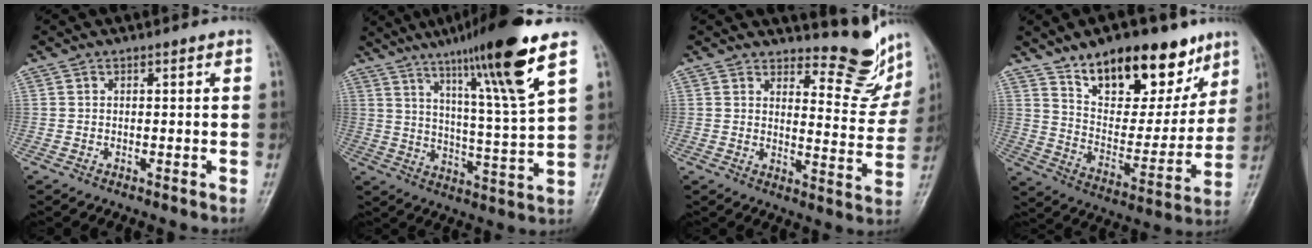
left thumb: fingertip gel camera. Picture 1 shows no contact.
{"total": 17.6, "force": [10.7, 0.3, 14.0], "torque": [-0.219, -0.053, 0.172]}
{"total": 10.1, "force": [9.1, 3.2, 2.9], "torque": [-0.011, -0.092, 0.114]}
{"total": 21.7, "force": [14.1, 10.4, 12.8], "torque": [-0.140, -0.061, 0.231]}